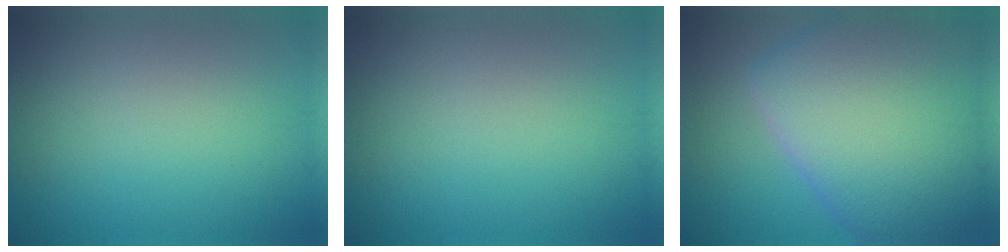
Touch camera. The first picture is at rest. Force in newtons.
{"total": 0.0}
{"total": 12.7, "press": 12.7, "slide": 0.6}